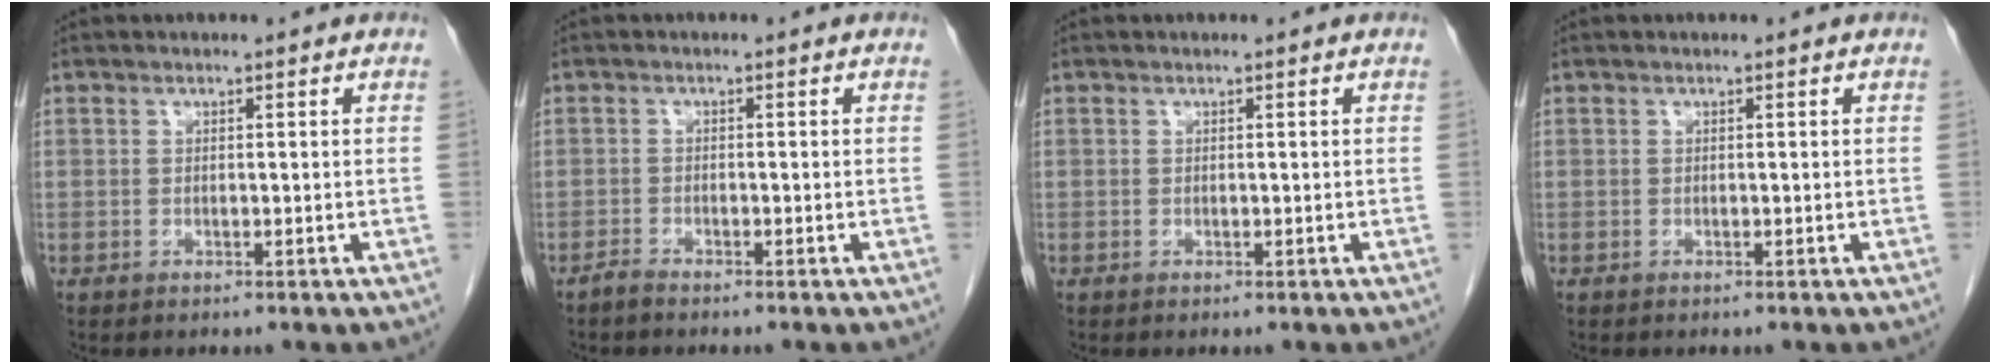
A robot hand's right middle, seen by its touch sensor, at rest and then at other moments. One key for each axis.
{"total": 1.2, "fx": -1.2, "fy": 0.0, "fz": 0.4, "tx": -0.013, "ty": -0.002, "tz": -0.023}
{"total": 0.0}
{"total": 0.0}